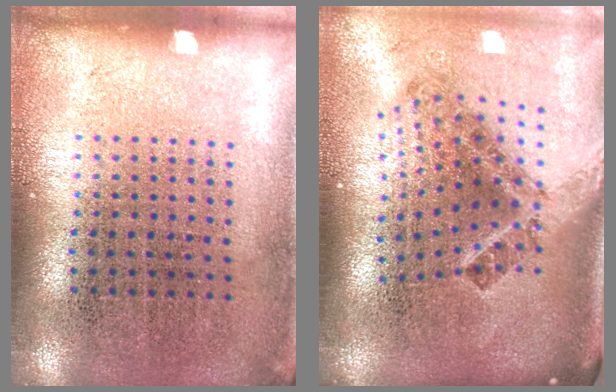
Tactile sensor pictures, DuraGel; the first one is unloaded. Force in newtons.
{"total": 2.7, "press": 1.6, "slide": 2.1}